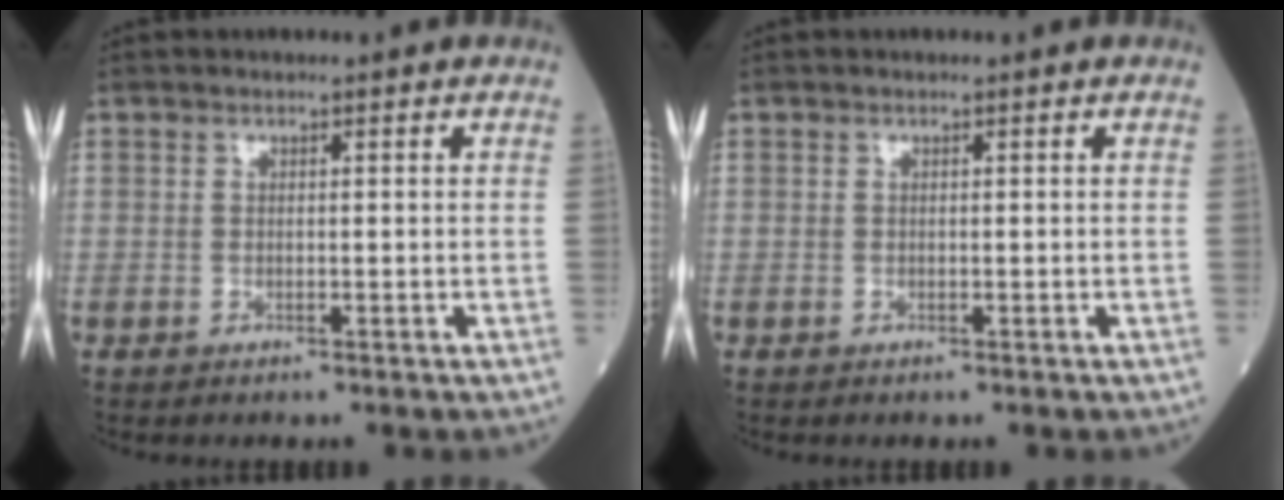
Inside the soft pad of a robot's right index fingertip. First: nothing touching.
{"total": 0.0}